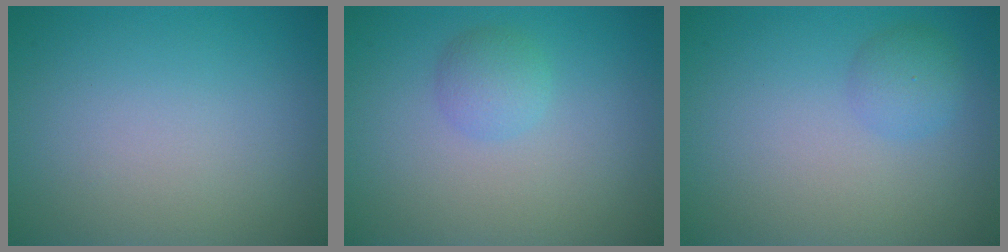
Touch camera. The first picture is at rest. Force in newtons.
{"total": 1.9, "press": 1.9, "slide": 0.0}
{"total": 1.8, "press": 1.8, "slide": 0.0}